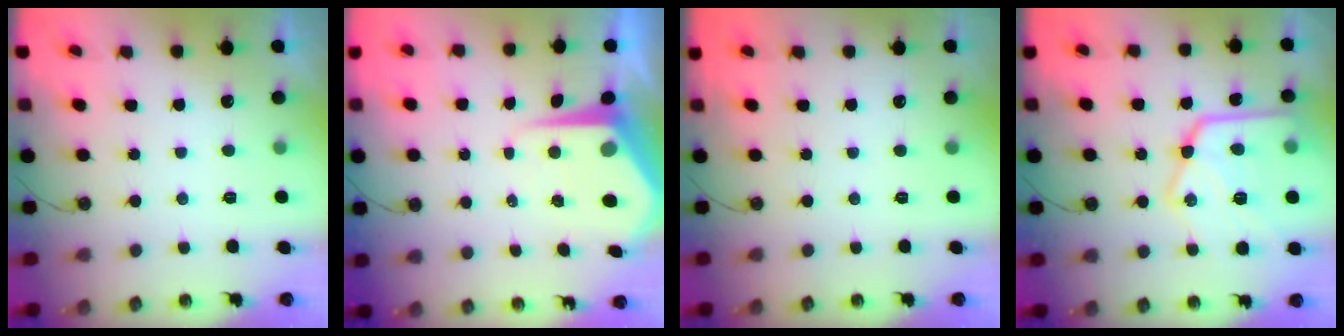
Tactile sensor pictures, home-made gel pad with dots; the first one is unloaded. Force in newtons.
{"total": 9.2, "press": 9.2, "slide": 1.0}
{"total": 0.0}
{"total": 22.0, "press": 21.9, "slide": 1.8}